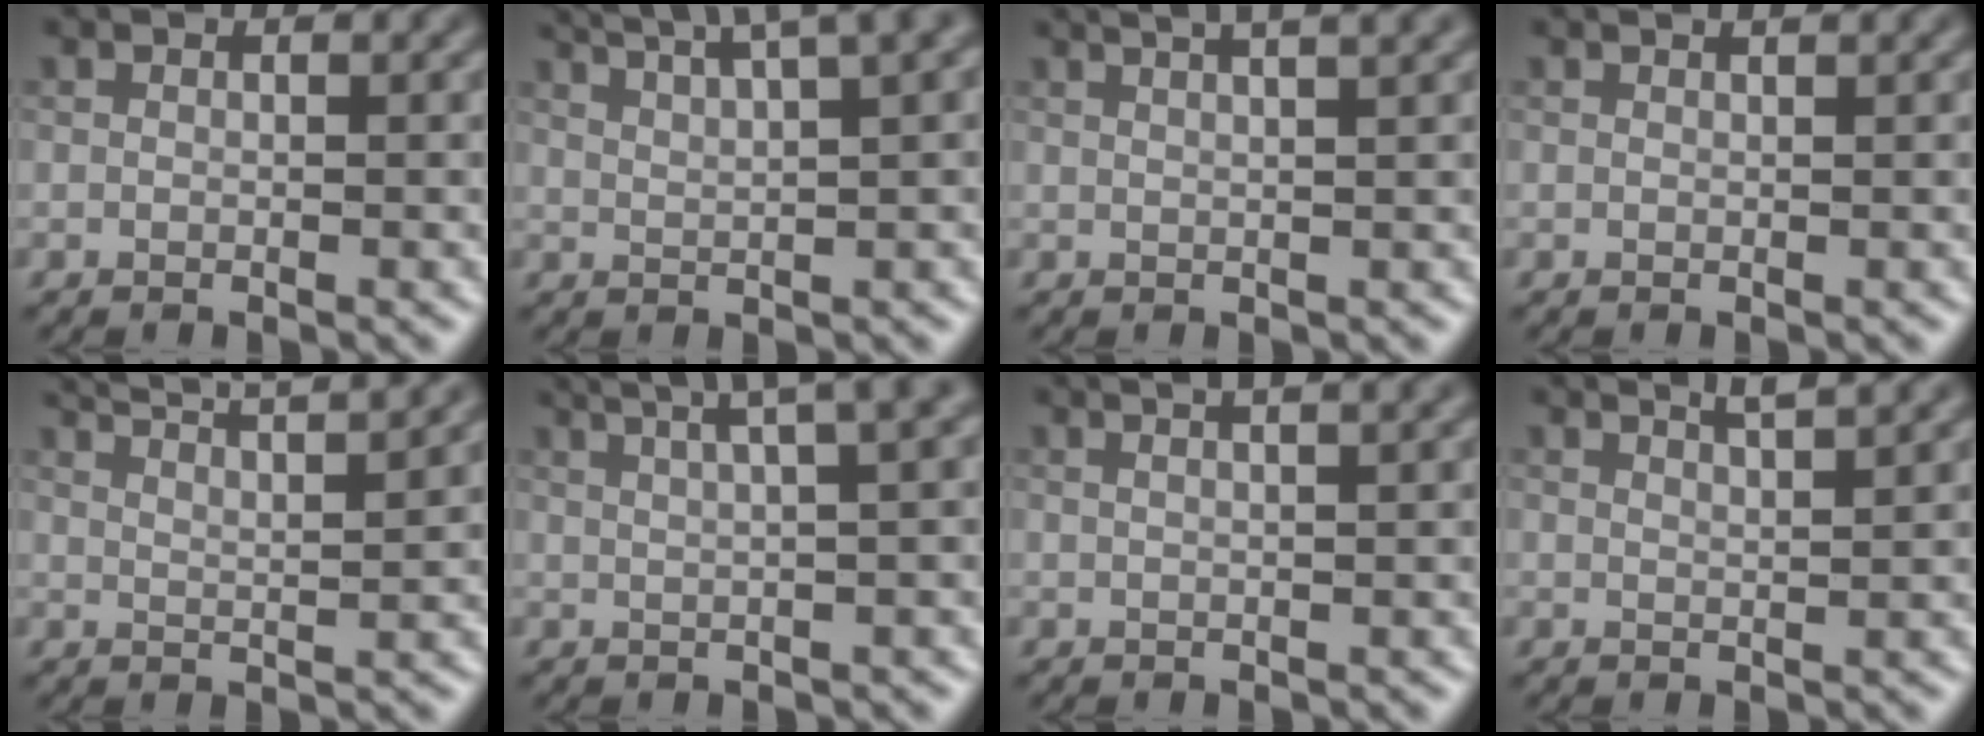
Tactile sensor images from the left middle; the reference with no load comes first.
{"total": 9.0, "force": [6.4, 2.5, 5.8], "torque": [-0.069, 0.048, 0.067]}
{"total": 7.9, "force": [4.9, 3.3, 5.3], "torque": [-0.026, 0.060, 0.027]}
{"total": 1.2, "force": [0.9, 0.4, 0.7], "torque": [-0.005, -0.002, 0.003]}
{"total": 9.3, "force": [7.4, 2.5, 5.0], "torque": [-0.049, 0.037, 0.068]}
{"total": 8.1, "force": [4.9, 2.6, 5.9], "torque": [-0.059, 0.056, 0.041]}
{"total": 6.2, "force": [3.7, 2.8, 4.2], "torque": [-0.015, 0.053, 0.012]}
{"total": 2.9, "force": [2.3, 0.7, 1.7], "torque": [0.003, 0.014, 0.007]}